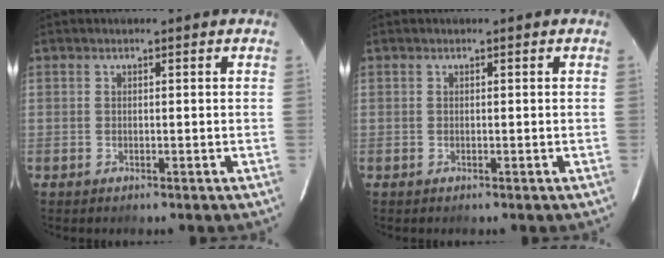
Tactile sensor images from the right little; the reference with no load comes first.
{"total": 0.0}